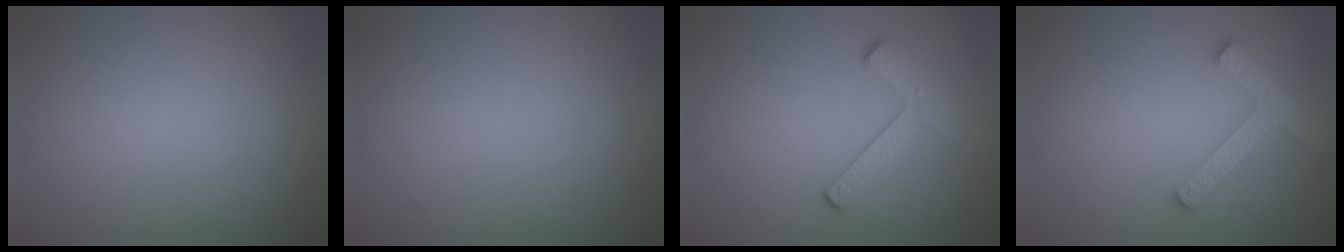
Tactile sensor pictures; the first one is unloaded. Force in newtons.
{"total": 0.0}
{"total": 2.7, "press": 2.3, "slide": 1.3}
{"total": 3.9, "press": 3.6, "slide": 1.5}